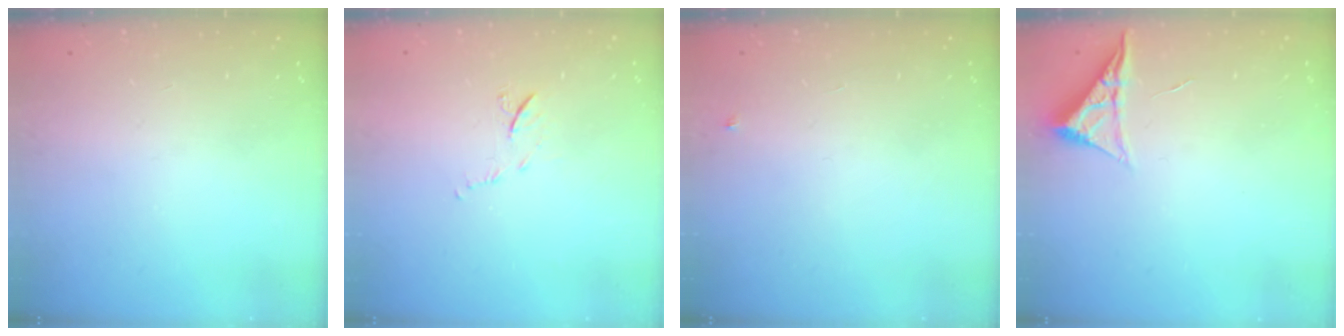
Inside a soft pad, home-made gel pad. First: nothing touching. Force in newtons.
{"total": 7.0, "press": 7.0, "slide": 0.7}
{"total": 2.7, "press": 2.7, "slide": 0.4}
{"total": 4.7, "press": 4.7, "slide": 0.7}